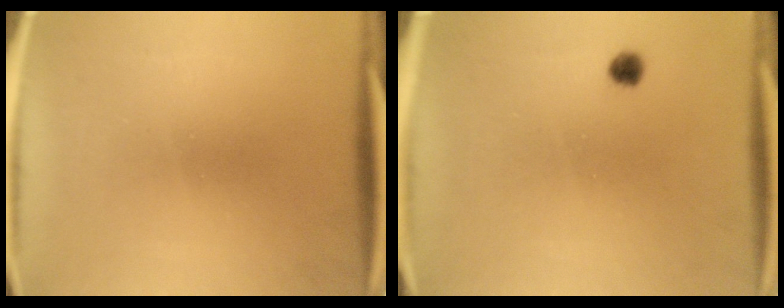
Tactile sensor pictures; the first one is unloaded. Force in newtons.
{"total": 1.8}